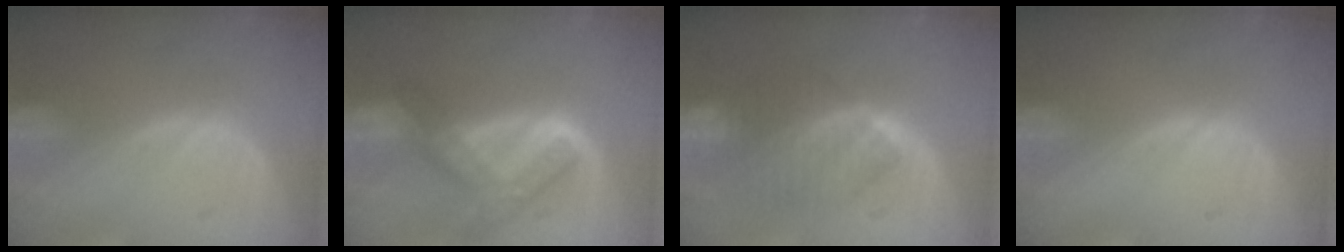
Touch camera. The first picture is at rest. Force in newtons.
{"total": 7.7, "press": 6.5, "slide": 4.2}
{"total": 7.2, "press": 7.1, "slide": 1.0}
{"total": 0.0}